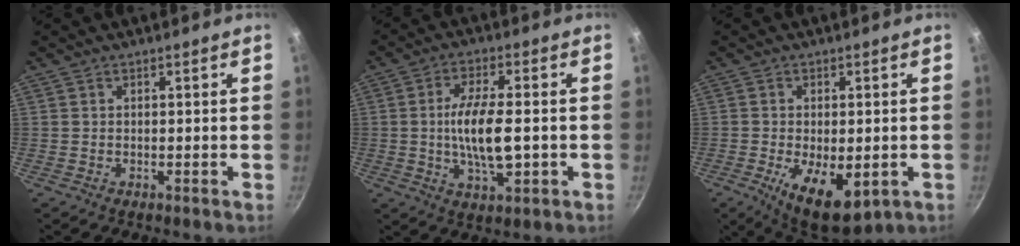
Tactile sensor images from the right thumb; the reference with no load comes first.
{"total": 10.9, "force": [-1.1, 4.0, 10.1], "torque": [-0.184, 0.008, -0.020]}
{"total": 11.6, "force": [-3.4, 5.4, 9.6], "torque": [-0.136, -0.009, -0.038]}